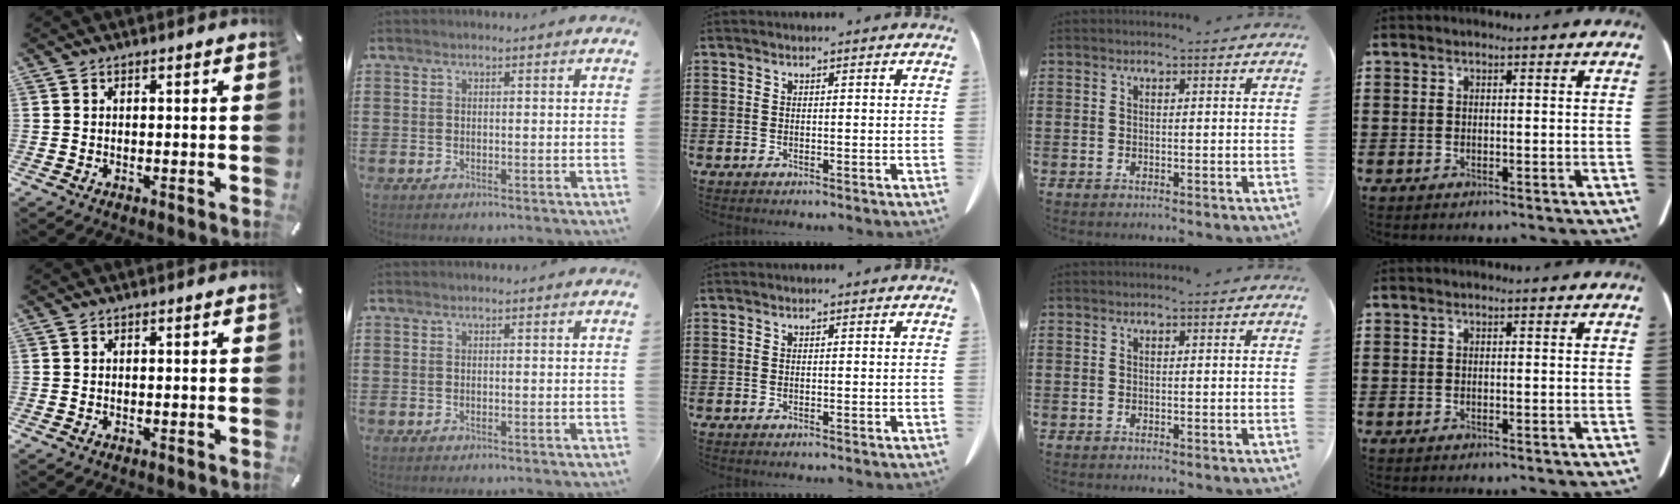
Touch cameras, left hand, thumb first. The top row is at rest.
{}